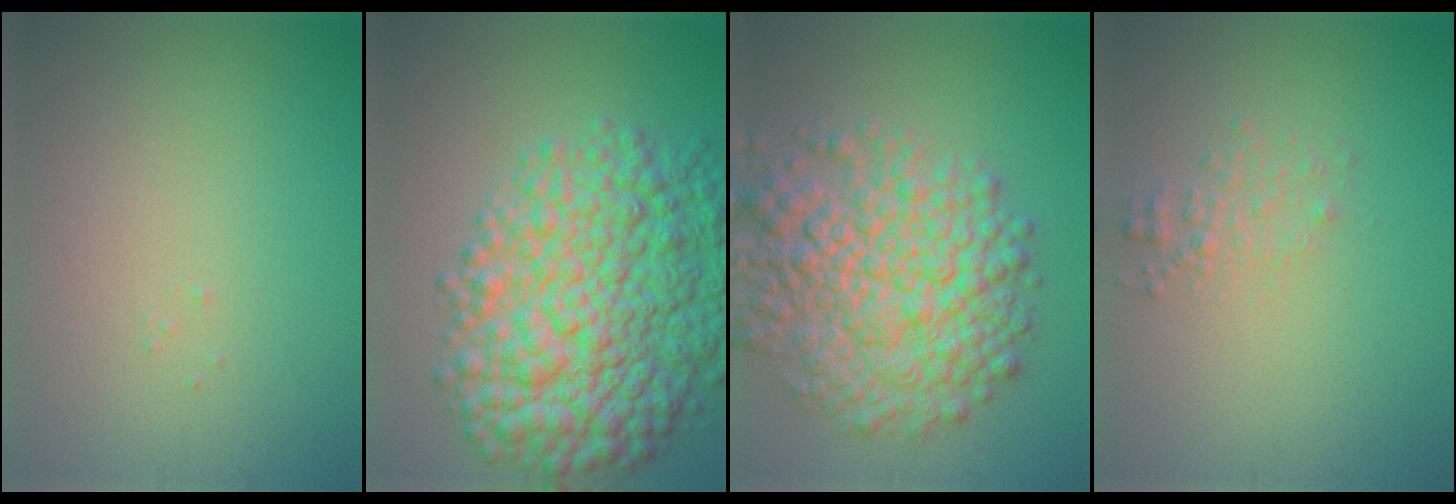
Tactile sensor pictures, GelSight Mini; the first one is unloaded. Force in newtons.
{"total": 11.5, "press": 11.4, "slide": 0.2}
{"total": 9.1, "press": 9.1, "slide": 0.3}
{"total": 1.4, "press": 1.4, "slide": 0.1}